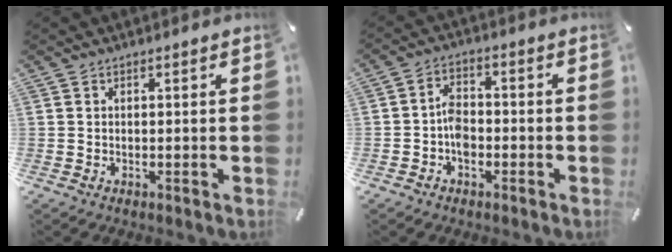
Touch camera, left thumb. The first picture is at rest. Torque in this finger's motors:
{"motor_torque": [0.55, 1.66, 0.29, 0.66, 0.04]}